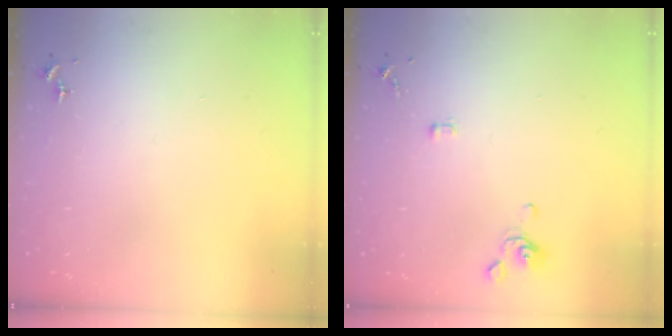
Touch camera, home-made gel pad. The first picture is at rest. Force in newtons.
{"total": 3.3, "press": 3.2, "slide": 0.7}